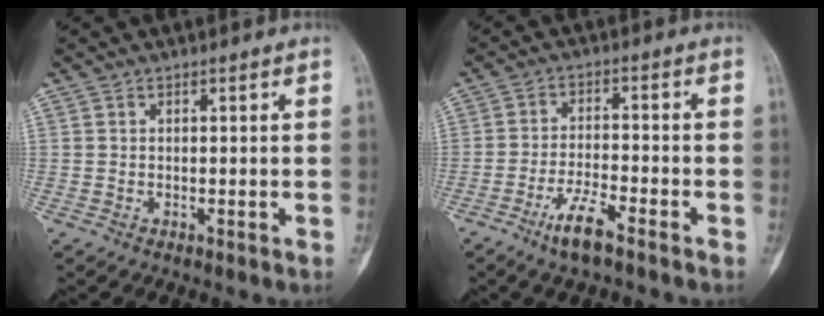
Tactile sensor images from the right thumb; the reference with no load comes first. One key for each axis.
{"total": 6.3, "fx": -4.3, "fy": 1.2, "fz": 4.5, "tx": -0.090, "ty": 0.021, "tz": -0.081}